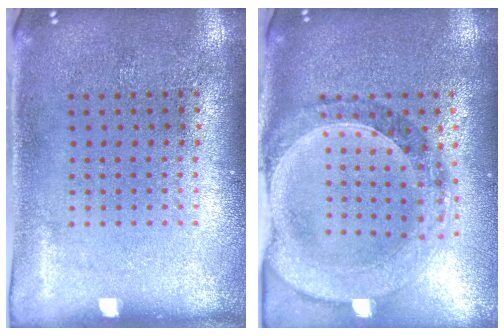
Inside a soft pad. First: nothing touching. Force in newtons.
{"total": 1.5, "press": 1.5, "slide": 0.3}